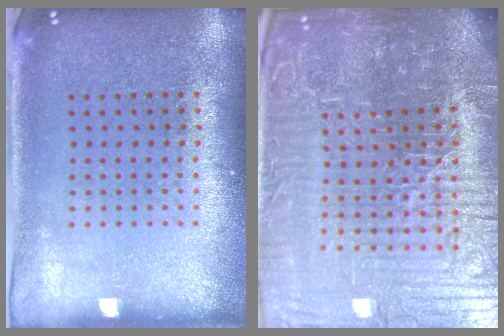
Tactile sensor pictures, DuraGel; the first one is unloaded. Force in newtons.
{"total": 7.5, "press": 6.7, "slide": 3.3}